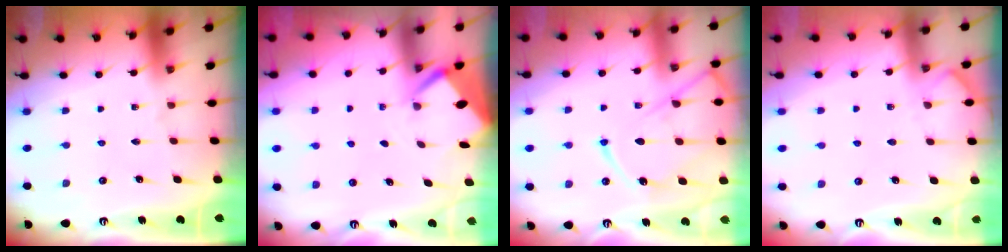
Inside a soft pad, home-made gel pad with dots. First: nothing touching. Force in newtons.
{"total": 2.6, "press": 2.6, "slide": 0.3}
{"total": 13.6, "press": 13.6, "slide": 1.3}
{"total": 3.2, "press": 3.2, "slide": 0.6}